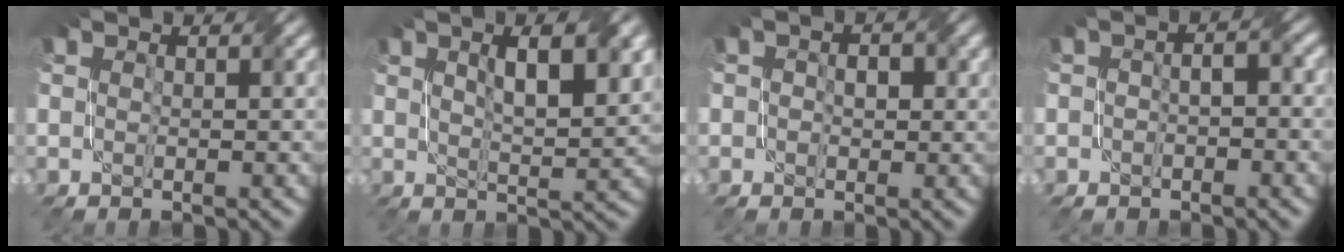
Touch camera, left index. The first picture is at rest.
{"total": 6.0, "force": [2.3, 1.6, 5.3], "torque": [-0.077, 0.007, 0.037]}
{"total": 2.0, "force": [-0.1, 1.5, 1.3], "torque": [-0.018, 0.000, -0.004]}
{"total": 2.4, "force": [-1.2, 1.2, 1.7], "torque": [-0.020, 0.006, -0.018]}